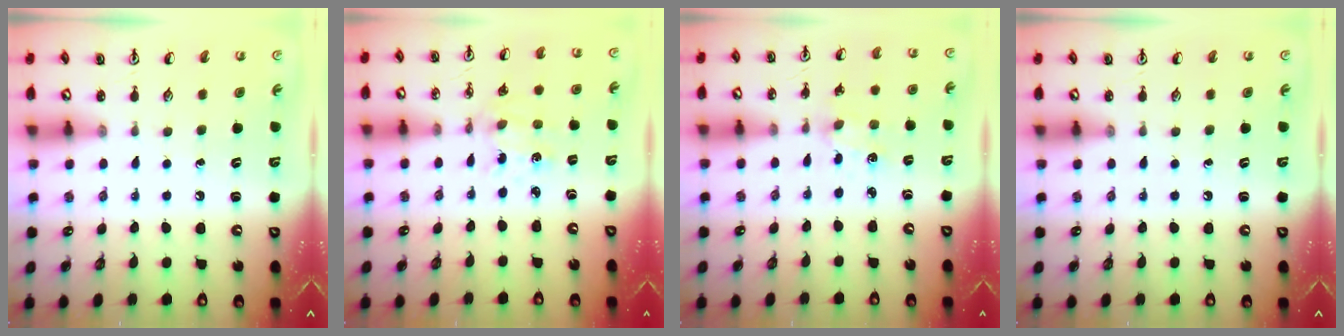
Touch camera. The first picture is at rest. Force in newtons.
{"total": 1.4, "press": 1.4, "slide": 0.2}
{"total": 2.0, "press": 2.0, "slide": 0.3}
{"total": 0.0}